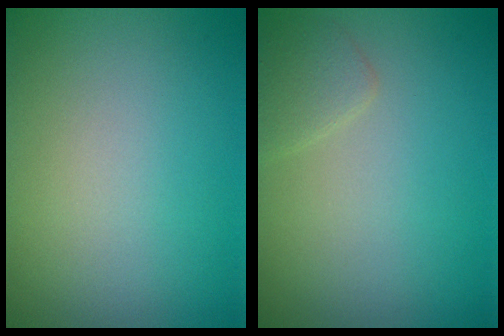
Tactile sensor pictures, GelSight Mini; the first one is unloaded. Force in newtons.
{"total": 1.4, "press": 1.4, "slide": 0.1}